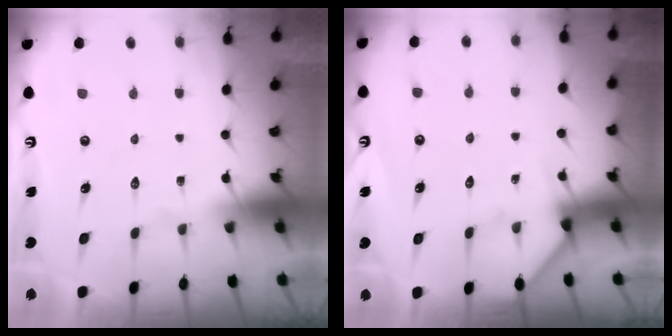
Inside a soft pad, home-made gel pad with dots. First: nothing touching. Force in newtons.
{"total": 3.0, "press": 3.0, "slide": 0.2}